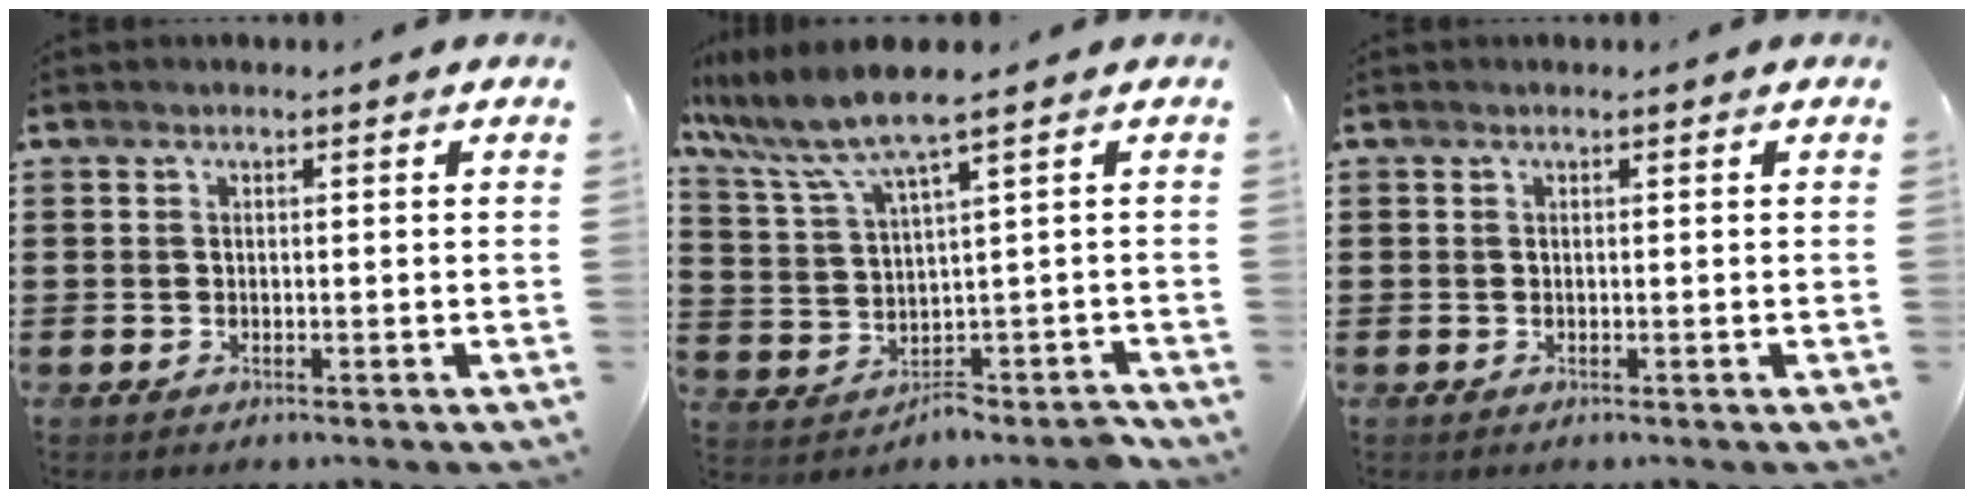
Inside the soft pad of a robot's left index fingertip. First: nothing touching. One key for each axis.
{"total": 6.0, "fx": 3.0, "fy": 1.4, "fz": 5.0, "tx": -0.116, "ty": -0.024, "tz": 0.047}
{"total": 0.0}